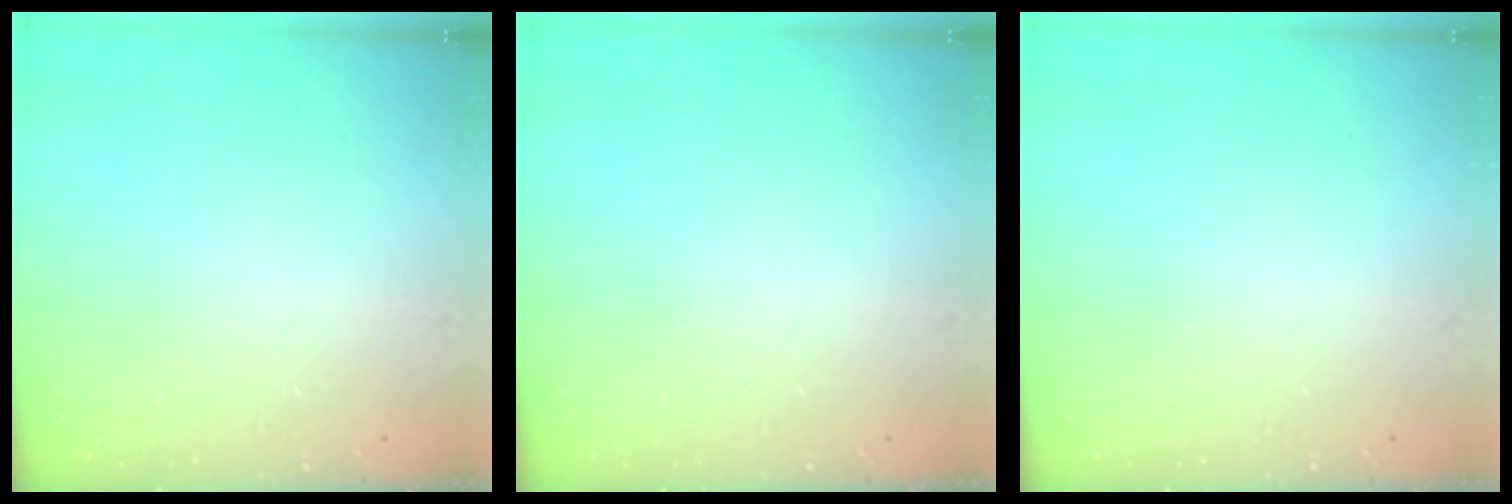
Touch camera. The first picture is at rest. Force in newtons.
{"total": 0.0}
{"total": 0.0}